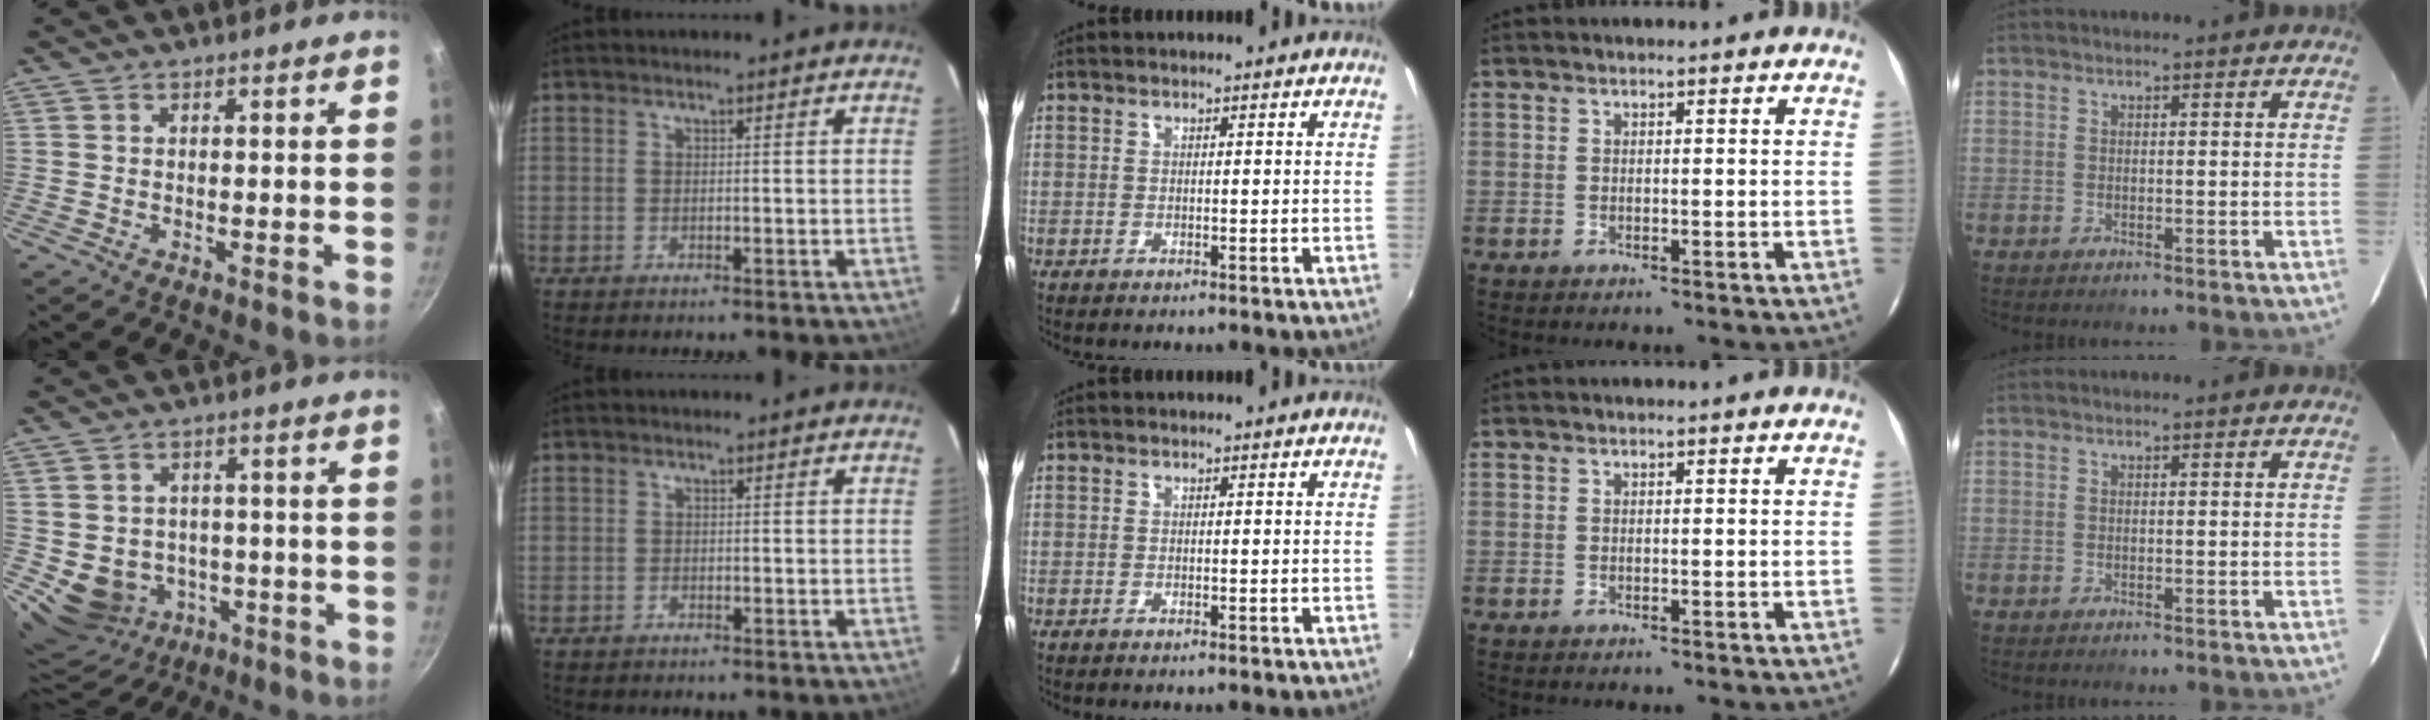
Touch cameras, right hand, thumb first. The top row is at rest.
{"thumb": {"total": 12.8, "force": [-3.7, 11.2, 5.1], "torque": [-0.071, 0.036, -0.032]}, "index": {"total": 0.7, "force": [-0.4, 0.6, -0.2], "torque": [0.001, 0.002, -0.006]}}